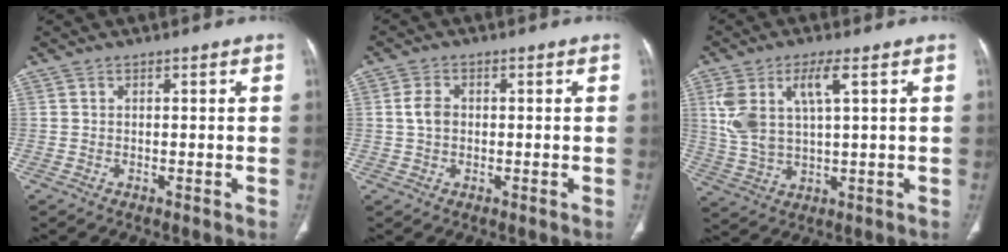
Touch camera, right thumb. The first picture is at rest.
{"total": 3.3, "force": [0.1, 2.5, 2.2], "torque": [-0.041, 0.008, -0.002]}
{"total": 10.3, "force": [3.4, 4.0, 8.9], "torque": [-0.196, -0.001, 0.076]}